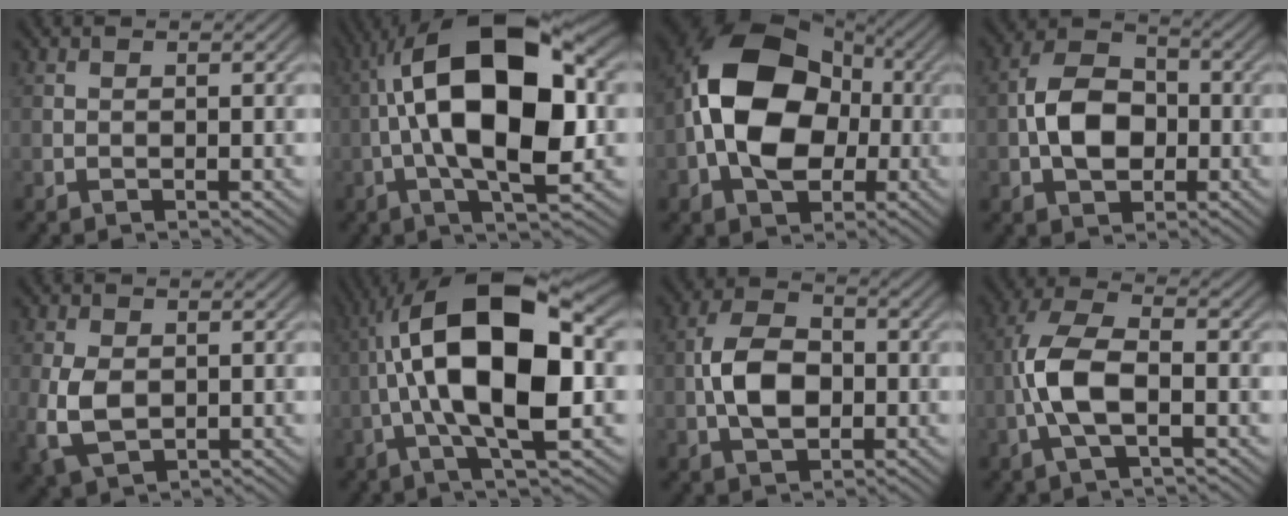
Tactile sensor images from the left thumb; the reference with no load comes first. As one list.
[{"total": 17.4, "force": [0.2, 7.2, 15.9], "torque": [-0.273, 0.040, -0.016]}, {"total": 14.7, "force": [-1.1, 10.3, 10.4], "torque": [-0.191, 0.012, -0.032]}, {"total": 7.9, "force": [-1.3, 5.5, 5.4], "torque": [-0.107, 0.006, -0.033]}, {"total": 5.8, "force": [-0.5, 3.8, 4.3], "torque": [-0.112, -0.008, -0.009]}, {"total": 16.1, "force": [-0.4, 5.6, 15.1], "torque": [-0.264, 0.031, -0.020]}, {"total": 7.2, "force": [-1.0, 4.6, 5.4], "torque": [-0.113, 0.002, -0.024]}, {"total": 7.9, "force": [-1.7, 3.4, 6.9], "torque": [-0.159, 0.011, -0.042]}]